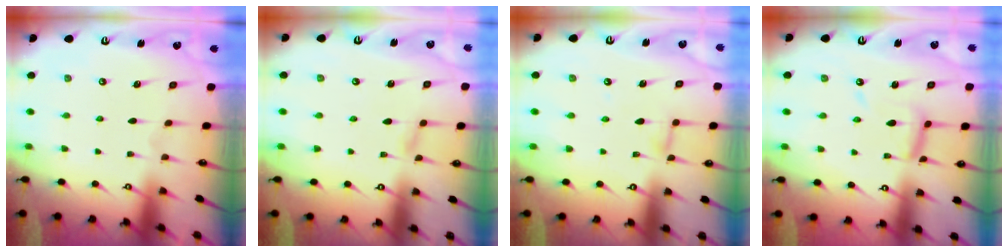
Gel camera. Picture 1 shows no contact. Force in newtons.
{"total": 2.0, "press": 2.0, "slide": 0.2}
{"total": 3.3, "press": 3.3, "slide": 0.3}
{"total": 10.1, "press": 10.1, "slide": 0.7}